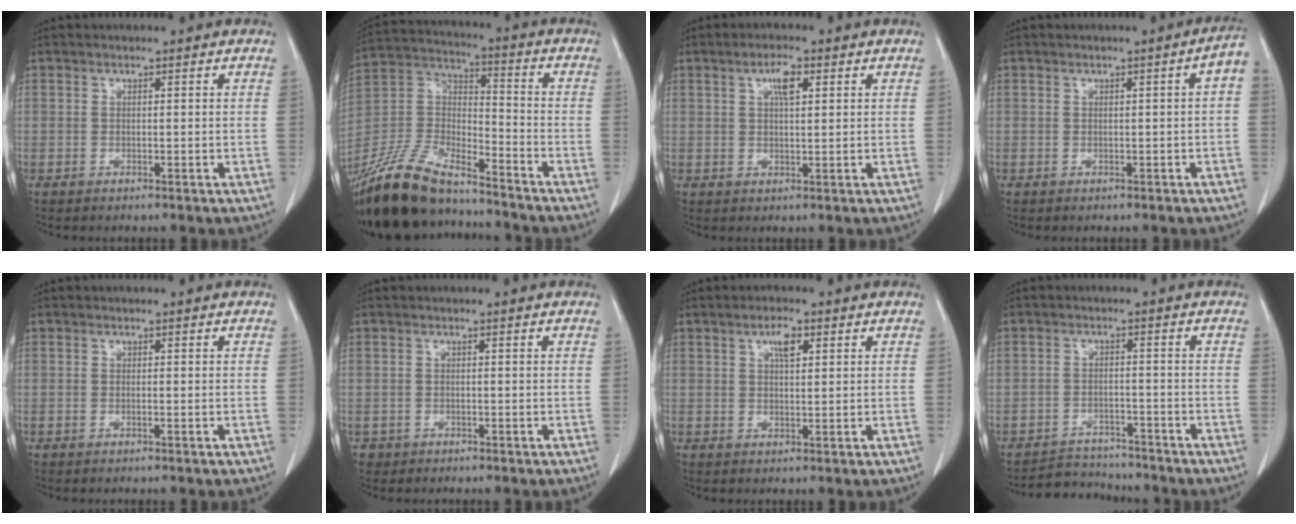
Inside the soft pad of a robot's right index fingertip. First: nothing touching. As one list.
[{"total": 20.4, "force": [-17.3, 5.1, 9.6], "torque": [-0.221, -0.011, -0.321]}, {"total": 3.3, "force": [1.4, 0.8, 2.9], "torque": [-0.057, 0.002, 0.024]}, {"total": 2.5, "force": [-0.3, 0.2, 2.4], "torque": [-0.027, 0.006, -0.004]}, {"total": 0.0}, {"total": 1.3, "force": [-0.6, 1.1, -0.2], "torque": [-0.006, 0.005, -0.010]}, {"total": 2.8, "force": [1.3, 0.9, 2.4], "torque": [-0.047, 0.001, 0.023]}, {"total": 5.3, "force": [-5.1, 1.3, -0.7], "torque": [0.010, 0.006, -0.081]}]